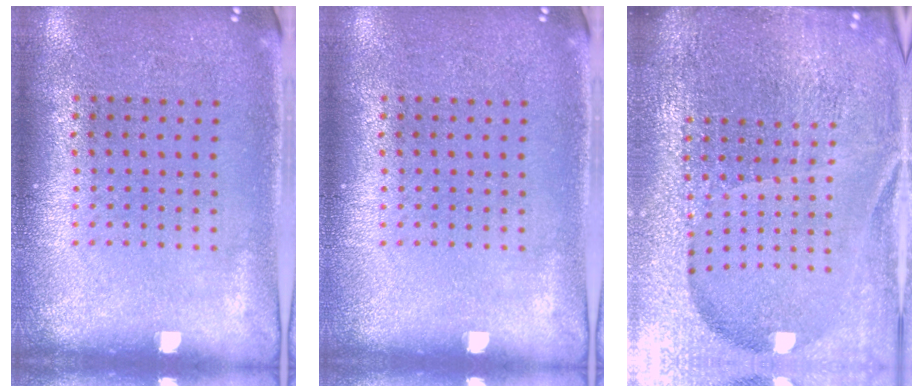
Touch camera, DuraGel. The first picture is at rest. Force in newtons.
{"total": 0.0}
{"total": 6.9, "press": 6.0, "slide": 3.4}